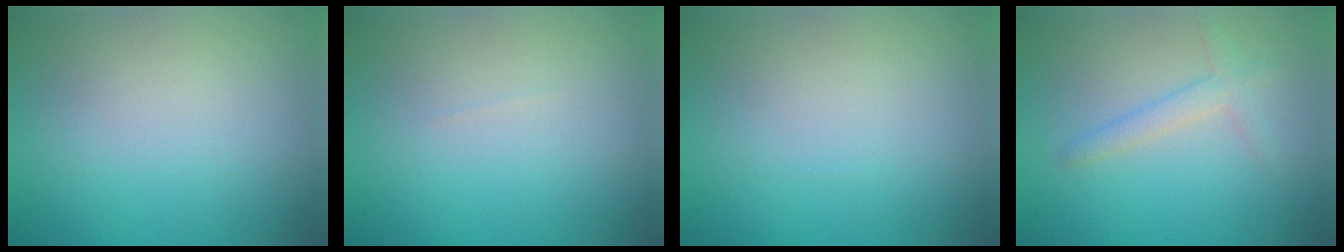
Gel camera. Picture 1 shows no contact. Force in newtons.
{"total": 0.0}
{"total": 0.0}
{"total": 1.9, "press": 1.9, "slide": 0.1}